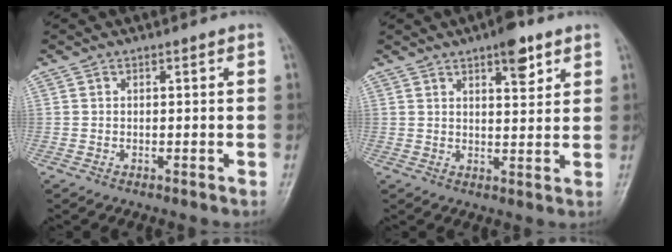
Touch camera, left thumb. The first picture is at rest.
{"total": 6.3, "force": [3.8, 2.3, 4.4], "torque": [-0.048, -0.019, 0.050]}